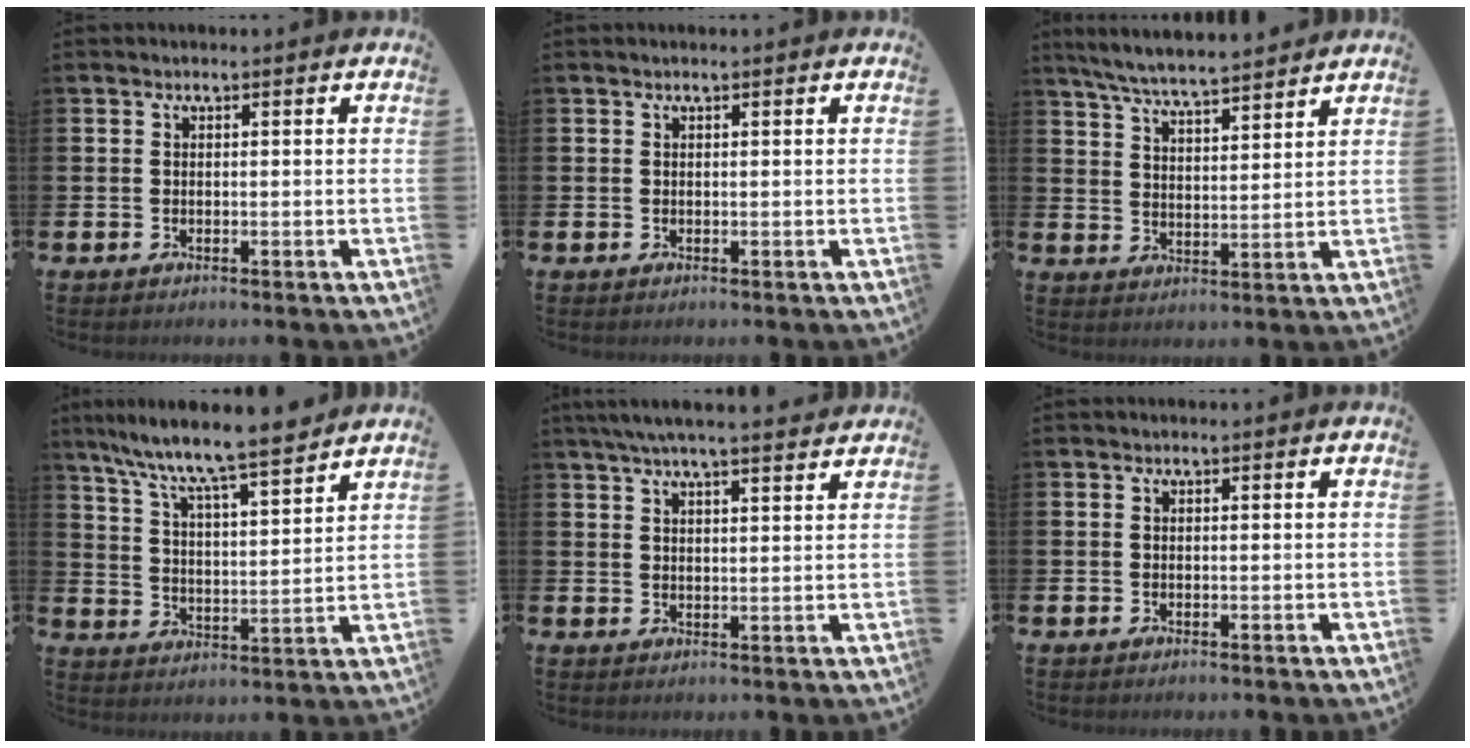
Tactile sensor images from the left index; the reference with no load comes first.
{"total": 0.0}
{"total": 6.4, "force": [6.2, 0.2, 1.6], "torque": [-0.055, -0.030, 0.111]}
{"total": 8.8, "force": [8.2, 0.2, 3.3], "torque": [-0.093, -0.060, 0.139]}
{"total": 5.3, "force": [4.8, 0.2, 2.0], "torque": [-0.050, -0.013, 0.088]}
{"total": 0.0}